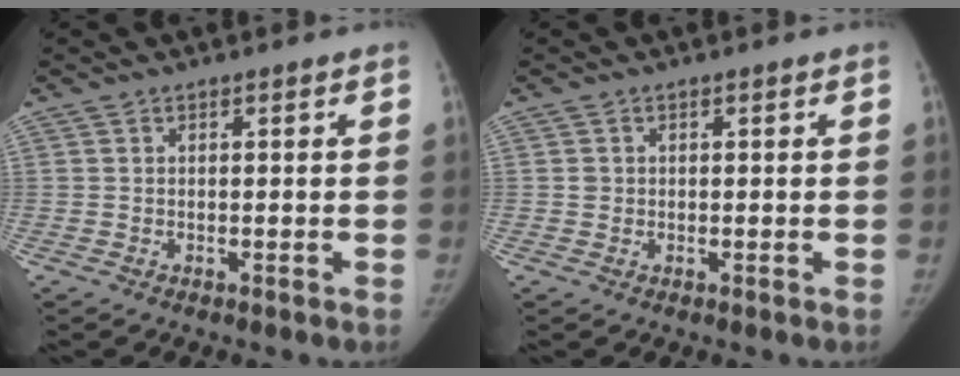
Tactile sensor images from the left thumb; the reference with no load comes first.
{"total": 1.1, "force": [0.0, 1.1, 0.2], "torque": [-0.001, 0.002, 0.002]}